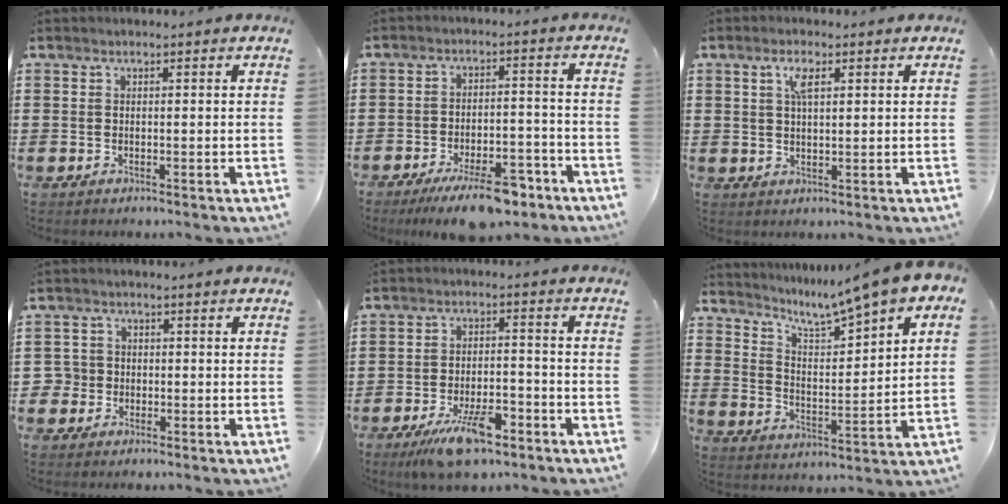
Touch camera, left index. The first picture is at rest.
{"total": 9.0, "force": [-6.6, 2.5, 5.6], "torque": [-0.082, 0.016, -0.112]}
{"total": 3.2, "force": [1.4, 1.1, 2.6], "torque": [-0.059, 0.006, 0.022]}
{"total": 2.5, "force": [-0.6, 2.4, 0.2], "torque": [-0.032, -0.002, -0.023]}
{"total": 8.9, "force": [-5.9, 2.9, 6.1], "torque": [-0.114, 0.005, -0.104]}
{"total": 7.3, "force": [6.5, -0.2, 3.3], "torque": [-0.083, -0.042, 0.103]}